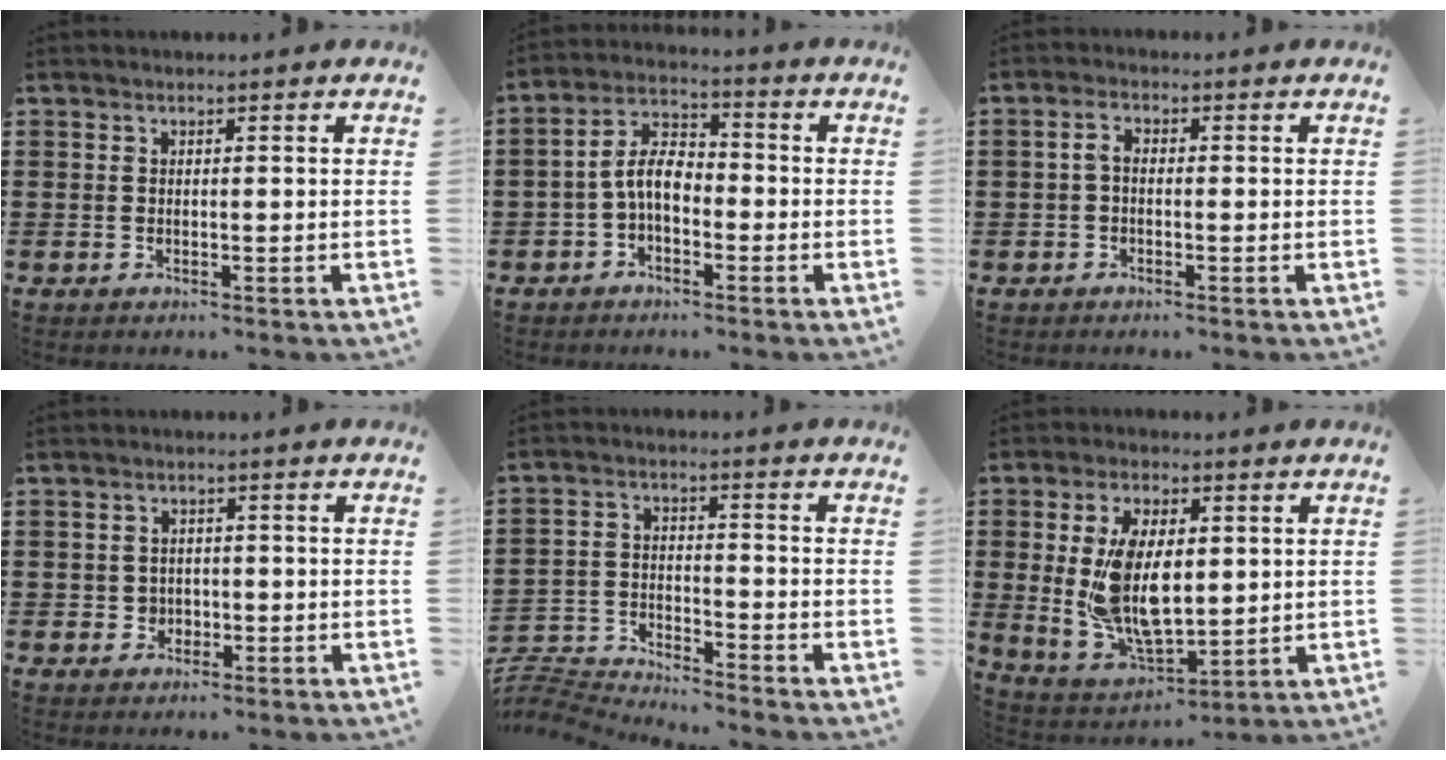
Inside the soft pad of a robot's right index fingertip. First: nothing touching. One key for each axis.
{"total": 6.1, "fx": -1.4, "fy": 3.3, "fz": 4.9, "tx": -0.116, "ty": 0.005, "tz": -0.035}
{"total": 2.0, "fx": -0.3, "fy": 0.9, "fz": 1.7, "tx": -0.043, "ty": -0.002, "tz": -0.009}
{"total": 2.2, "fx": -0.4, "fy": 2.1, "fz": 0.3, "tx": -0.014, "ty": 0.005, "tz": -0.013}
{"total": 4.5, "fx": -4.5, "fy": 0.5, "fz": 0.2, "tx": -0.029, "ty": -0.004, "tz": -0.100}
{"total": 12.4, "fx": 1.5, "fy": 7.0, "fz": 10.1, "tx": -0.215, "ty": 0.000, "tz": 0.028}